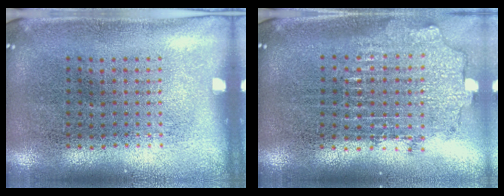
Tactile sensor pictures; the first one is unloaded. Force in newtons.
{"total": 2.0, "press": 1.5, "slide": 1.3}